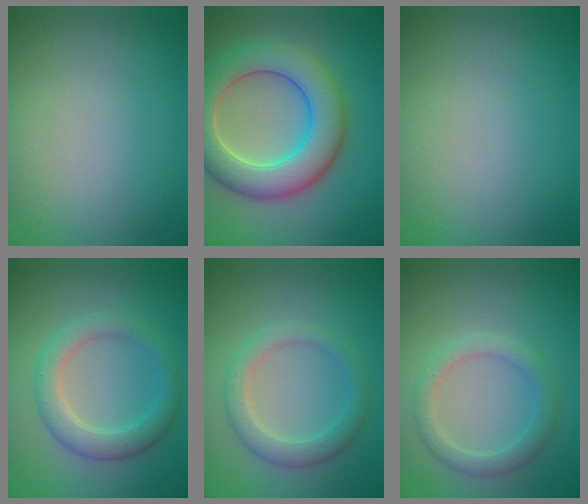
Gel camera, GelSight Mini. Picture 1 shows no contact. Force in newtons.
{"total": 8.4, "press": 8.4, "slide": 0.4}
{"total": 0.0}
{"total": 3.7, "press": 3.7, "slide": 0.2}
{"total": 3.0, "press": 3.0, "slide": 0.1}
{"total": 2.5, "press": 2.5, "slide": 0.0}